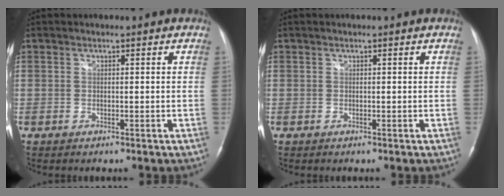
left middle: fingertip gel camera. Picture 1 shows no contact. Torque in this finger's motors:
{"motor_torque": [0.03, -0.18, -0.08, -0.01]}